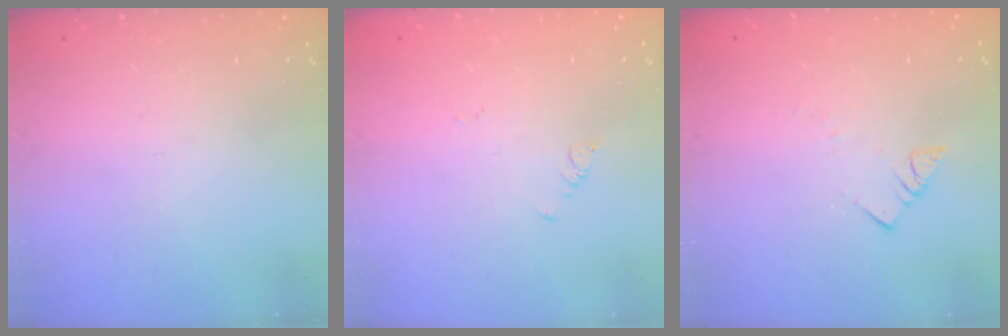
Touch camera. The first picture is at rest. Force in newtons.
{"total": 1.9, "press": 1.9, "slide": 0.4}
{"total": 3.4, "press": 3.3, "slide": 0.4}